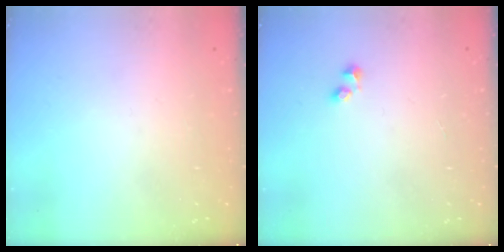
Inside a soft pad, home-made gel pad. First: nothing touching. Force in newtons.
{"total": 1.5, "press": 1.2, "slide": 0.8}